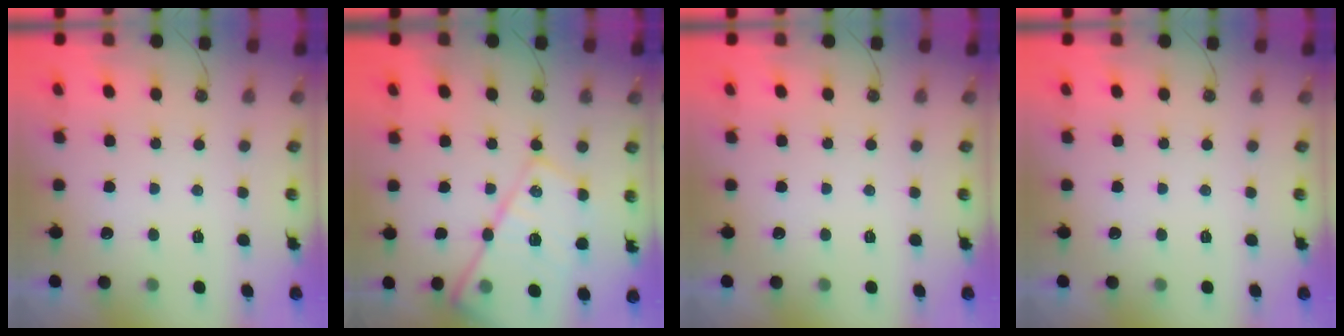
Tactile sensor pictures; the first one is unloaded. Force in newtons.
{"total": 20.2, "press": 20.1, "slide": 1.3}
{"total": 0.0}
{"total": 0.0}